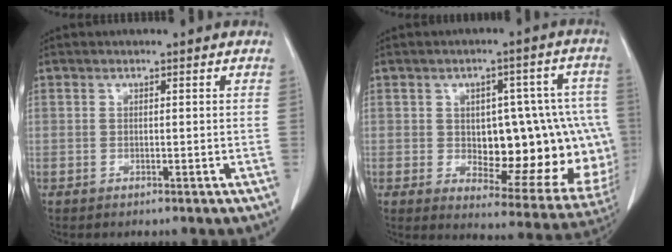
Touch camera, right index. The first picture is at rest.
{"total": 20.4, "force": [-0.8, 9.0, 18.3], "torque": [-0.175, 0.029, 0.019]}